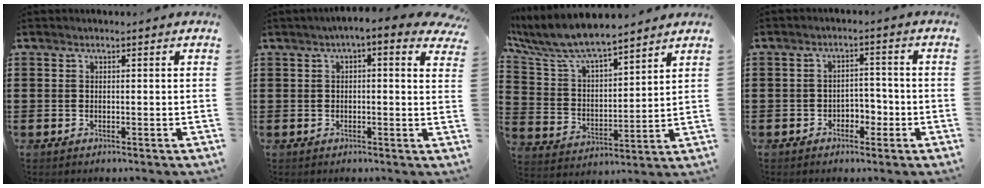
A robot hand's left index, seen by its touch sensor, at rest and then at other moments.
{"total": 2.7, "force": [1.4, 0.4, 2.2], "torque": [-0.047, -0.001, 0.022]}
{"total": 8.1, "force": [7.2, 1.9, 3.2], "torque": [-0.097, -0.039, 0.124]}
{"total": 3.0, "force": [-1.9, 1.9, 1.2], "torque": [-0.028, 0.007, -0.043]}